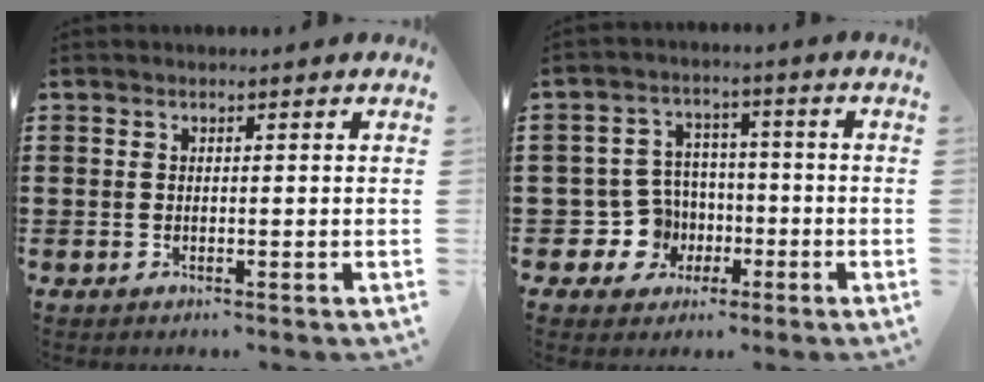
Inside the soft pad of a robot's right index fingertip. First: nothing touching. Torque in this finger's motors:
{"motor_torque": [1.32, 0.82, 0.07, -0.01]}